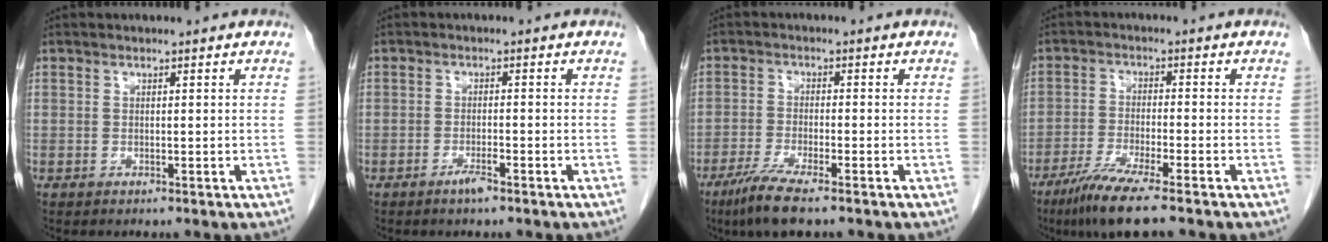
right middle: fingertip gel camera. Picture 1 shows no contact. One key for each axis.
{"total": 2.0, "fx": -1.5, "fy": 0.1, "fz": 1.4, "tx": -0.027, "ty": -0.001, "tz": -0.026}
{"total": 6.5, "fx": -4.6, "fy": 0.3, "fz": 4.7, "tx": -0.096, "ty": -0.020, "tz": -0.082}
{"total": 8.3, "fx": -6.0, "fy": -0.1, "fz": 5.8, "tx": -0.110, "ty": -0.027, "tz": -0.108}